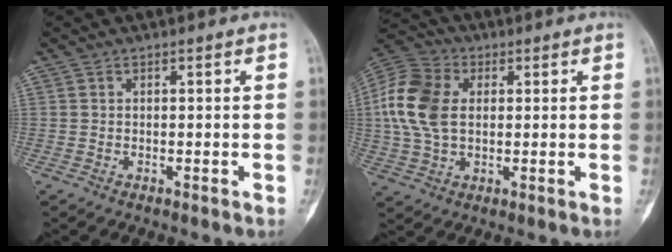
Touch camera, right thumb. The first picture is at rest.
{"total": 13.2, "force": [1.8, 8.9, 9.7], "torque": [-0.200, 0.015, 0.029]}